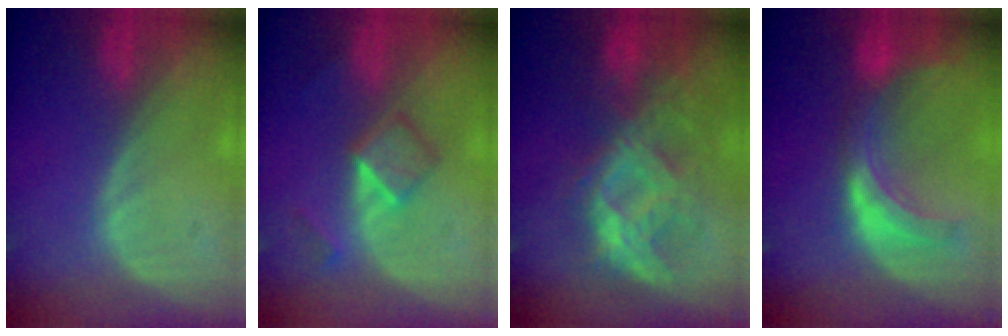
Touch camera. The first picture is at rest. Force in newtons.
{"total": 5.3, "press": 4.5, "slide": 2.7}
{"total": 8.8, "press": 8.6, "slide": 2.1}
{"total": 7.6, "press": 6.8, "slide": 3.3}